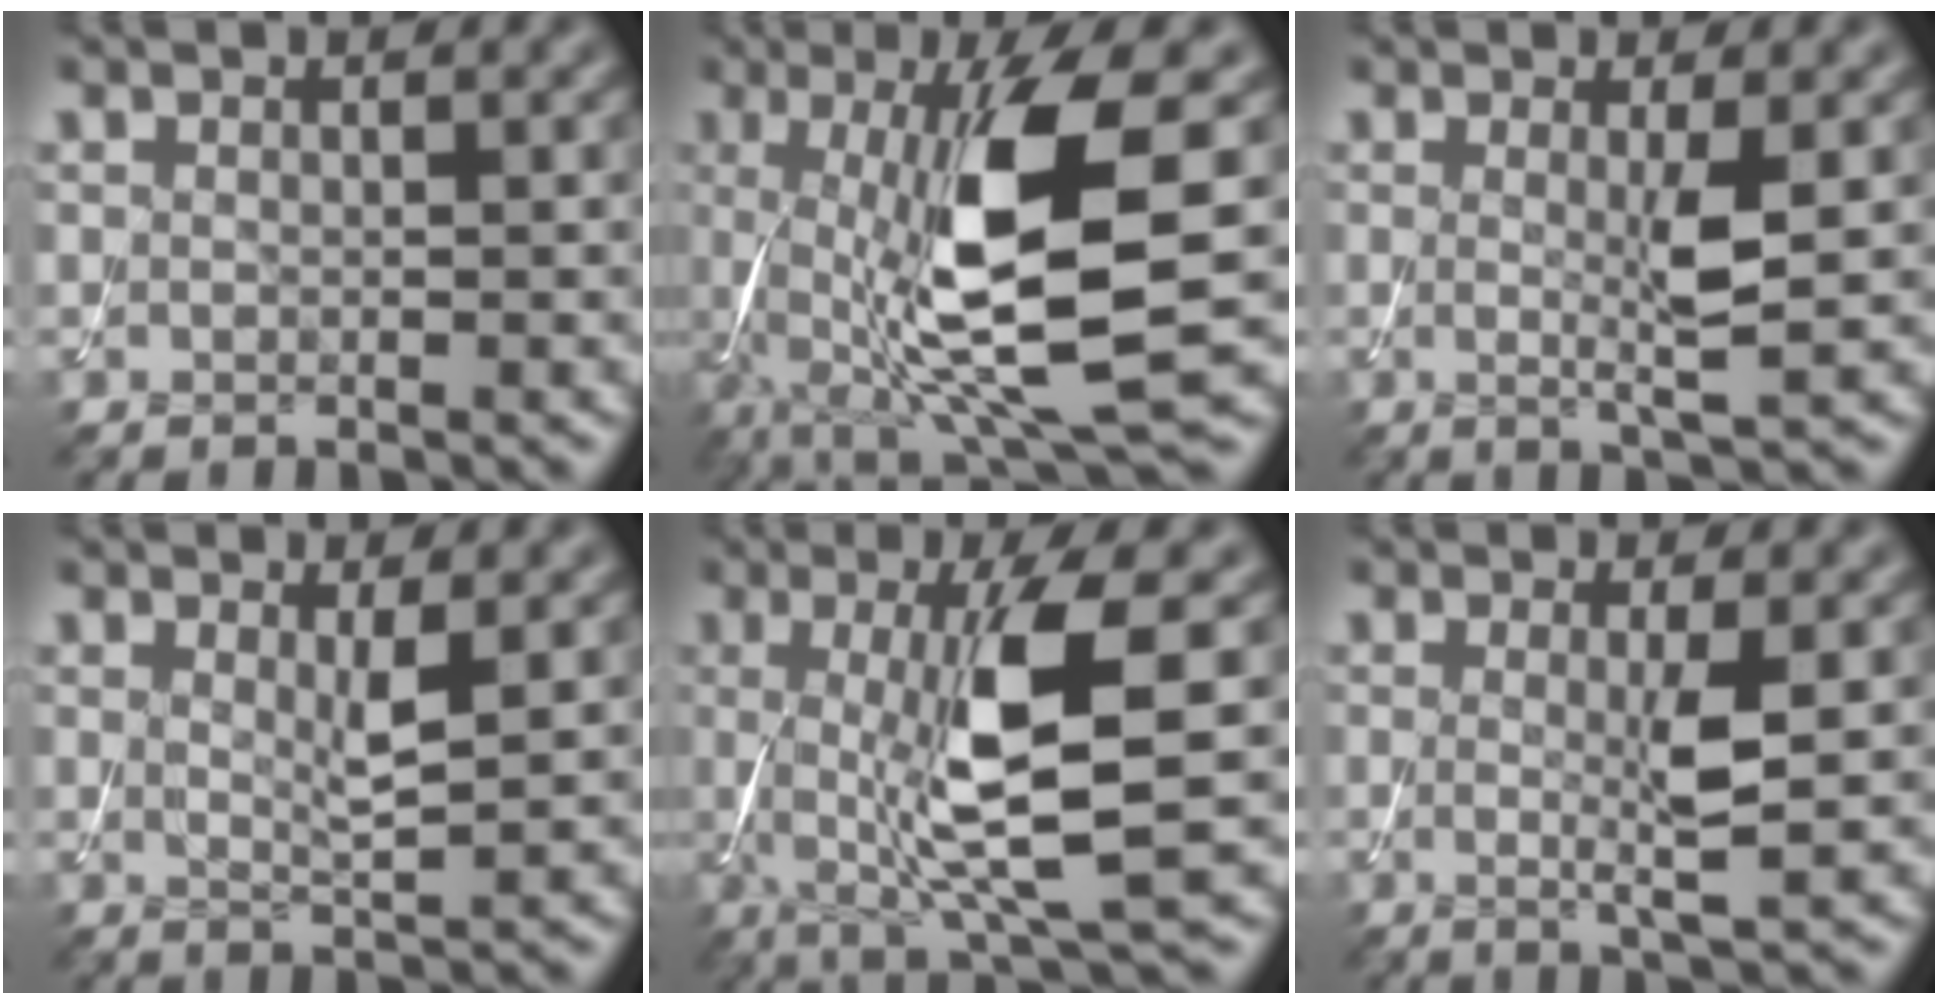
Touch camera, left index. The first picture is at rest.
{"total": 12.6, "force": [0.0, 3.2, 12.2], "torque": [-0.215, -0.010, 0.007]}
{"total": 3.2, "force": [0.1, 0.3, 3.2], "torque": [-0.062, -0.010, 0.002]}
{"total": 2.2, "force": [0.8, 0.4, 2.0], "torque": [-0.035, -0.009, 0.014]}
{"total": 9.5, "force": [0.2, 1.9, 9.3], "torque": [-0.148, -0.007, 0.012]}
{"total": 3.2, "force": [0.0, 0.3, 3.2], "torque": [-0.063, -0.010, 0.001]}